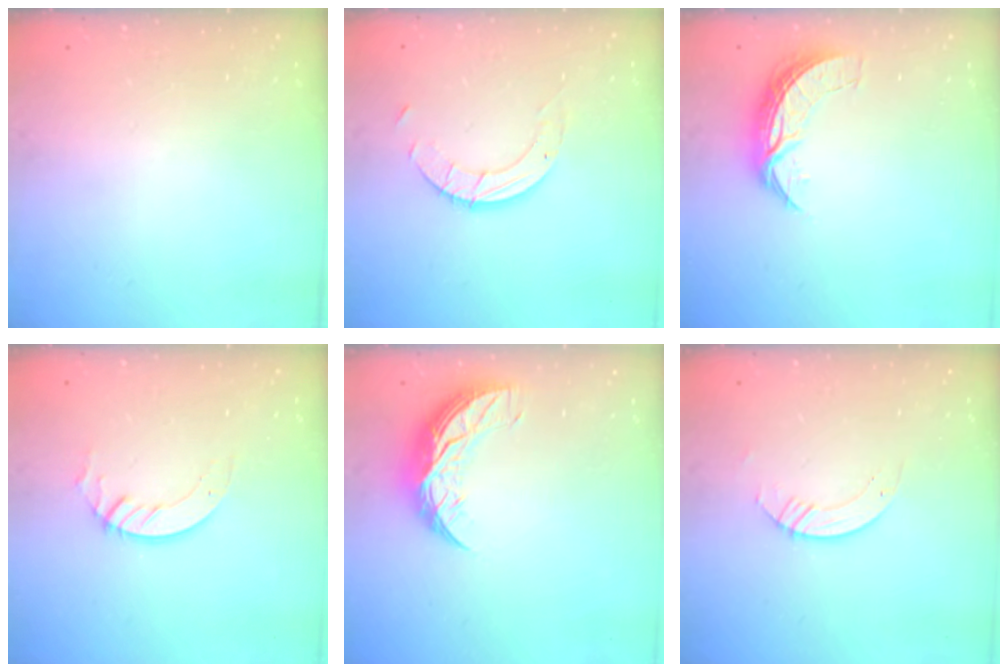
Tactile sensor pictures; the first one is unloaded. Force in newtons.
{"total": 4.9, "press": 4.9, "slide": 0.3}
{"total": 7.3, "press": 7.3, "slide": 0.2}
{"total": 2.8, "press": 2.8, "slide": 0.2}
{"total": 9.9, "press": 9.9, "slide": 0.5}
{"total": 3.1, "press": 3.1, "slide": 0.2}